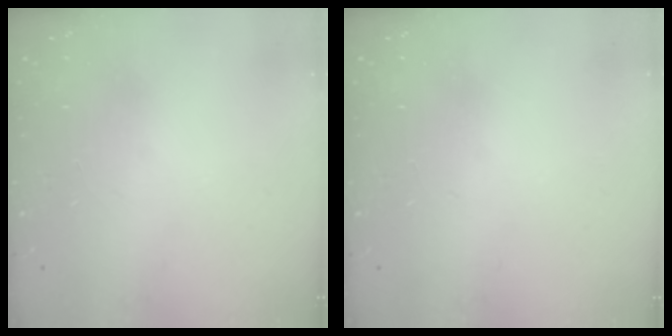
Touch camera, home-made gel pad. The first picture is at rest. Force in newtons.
{"total": 0.0}